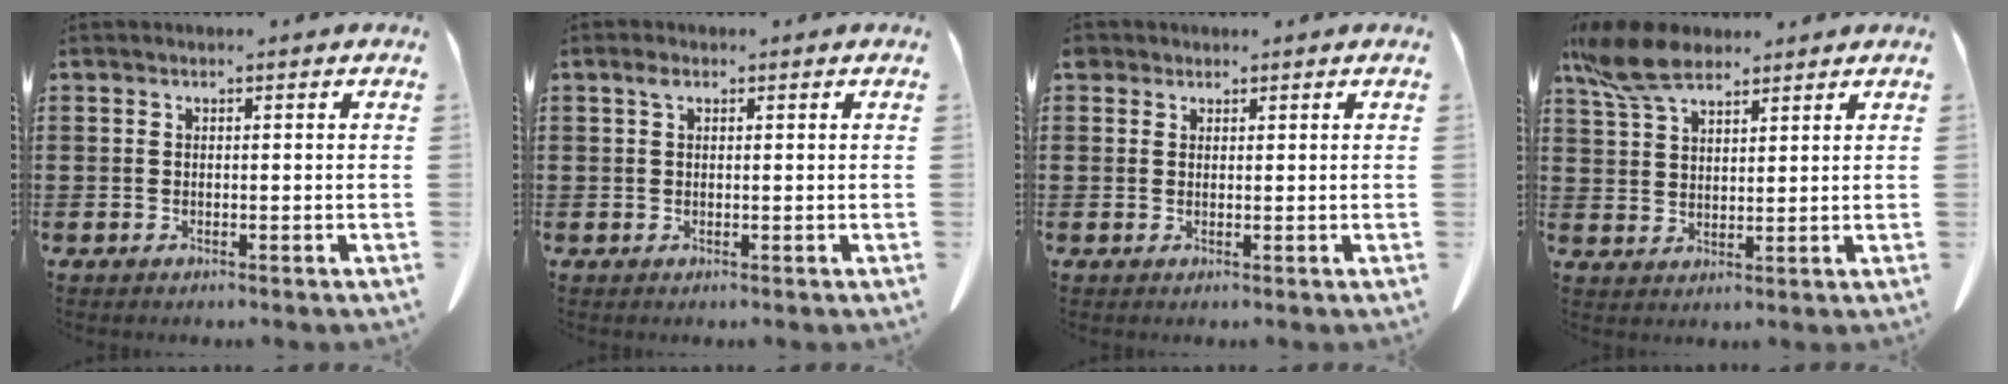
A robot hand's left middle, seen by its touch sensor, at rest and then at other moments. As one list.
[{"total": 1.4, "force": [0.6, 0.7, 1.1], "torque": [-0.026, 0.004, 0.010]}, {"total": 1.3, "force": [1.0, 0.8, 0.1], "torque": [-0.007, 0.002, 0.021]}, {"total": 7.6, "force": [5.9, 3.1, 3.8], "torque": [-0.095, -0.005, 0.112]}]